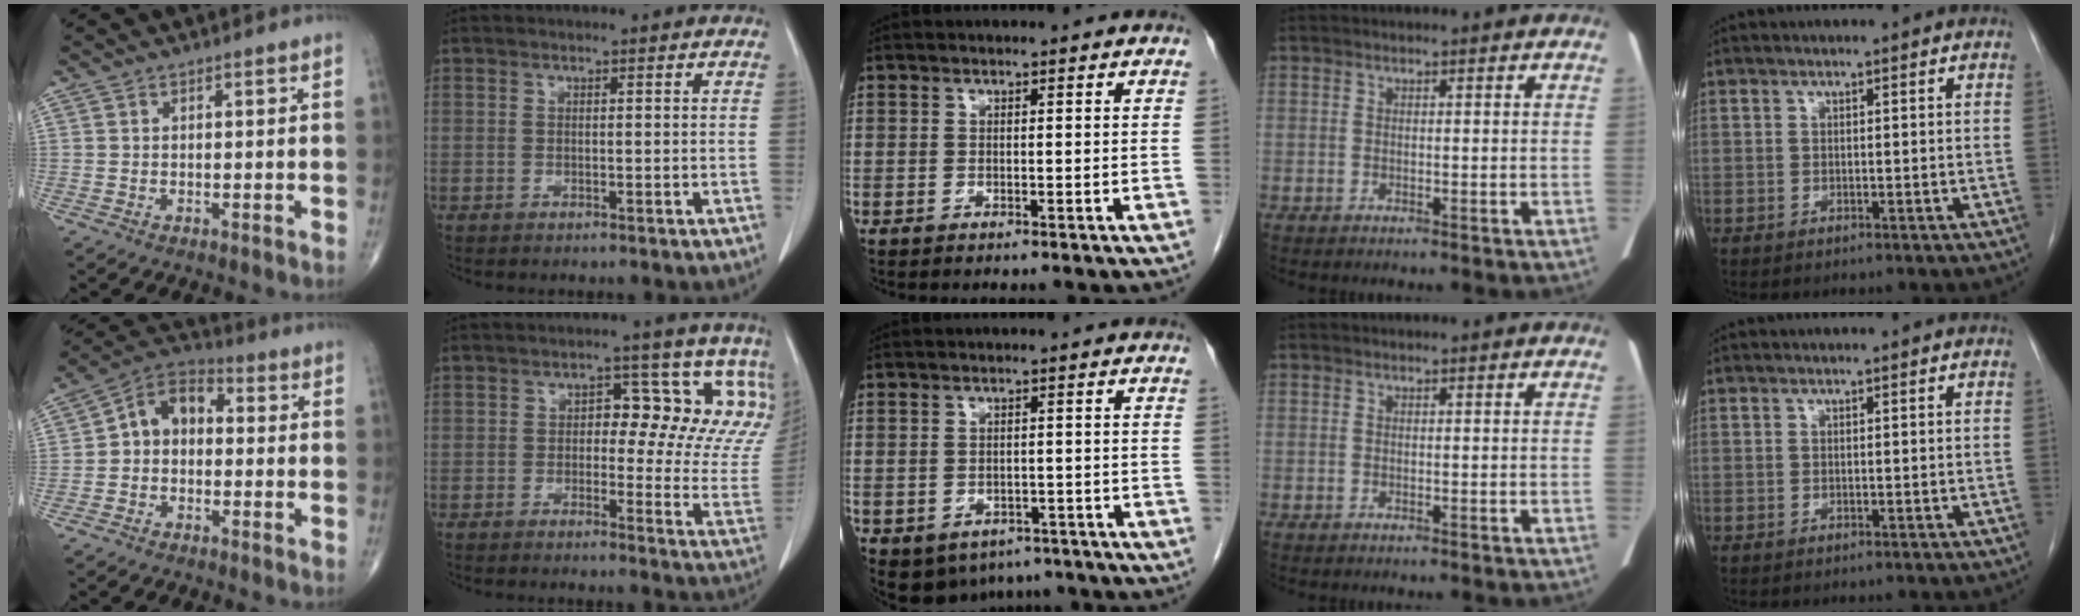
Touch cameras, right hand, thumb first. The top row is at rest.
{"thumb": {"total": 8.3, "force": [-0.3, 6.0, 5.7], "torque": [-0.069, 0.034, -0.027]}, "index": {"total": 11.5, "force": [4.8, 5.9, 8.6], "torque": [-0.082, 0.003, 0.039]}, "middle": {"total": 8.8, "force": [-5.3, 6.5, 2.8], "torque": [-0.059, 0.002, -0.061]}}